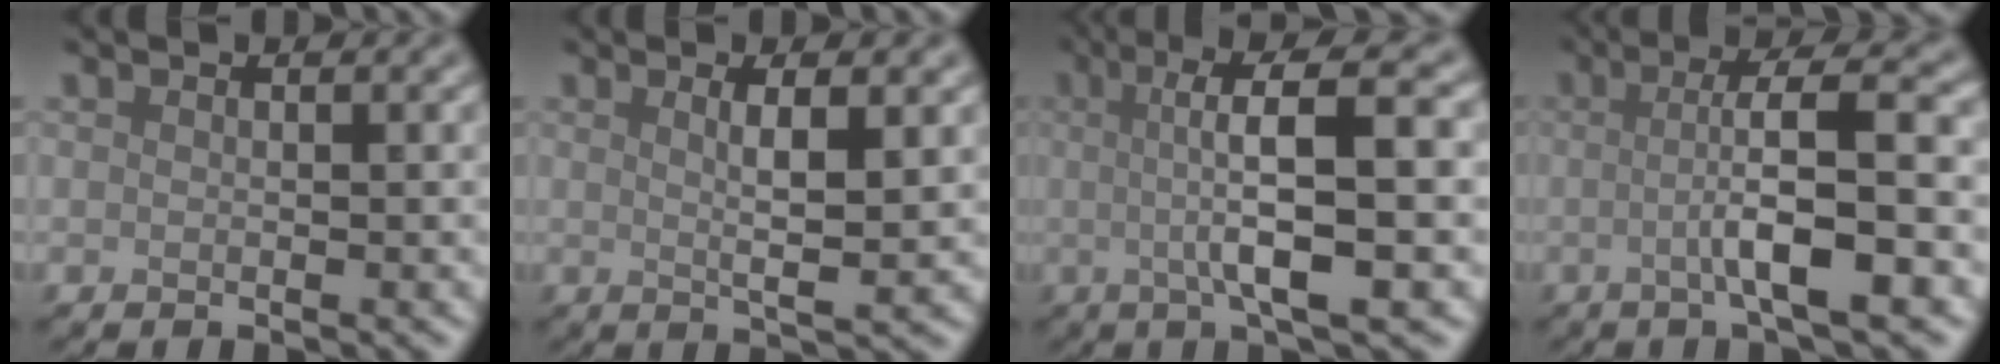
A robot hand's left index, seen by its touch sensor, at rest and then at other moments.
{"total": 3.7, "force": [0.7, 0.8, 3.6], "torque": [-0.059, -0.004, 0.014]}
{"total": 8.6, "force": [0.5, 1.9, 8.3], "torque": [-0.122, 0.012, 0.004]}
{"total": 6.8, "force": [-0.9, 1.3, 6.6], "torque": [-0.098, 0.006, -0.017]}